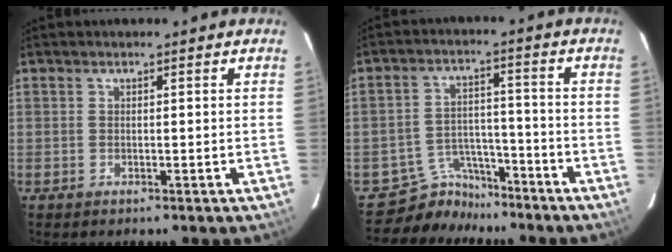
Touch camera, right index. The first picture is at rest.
{"total": 7.8, "force": [-6.9, 3.6, -0.5], "torque": [-0.007, 0.029, -0.118]}